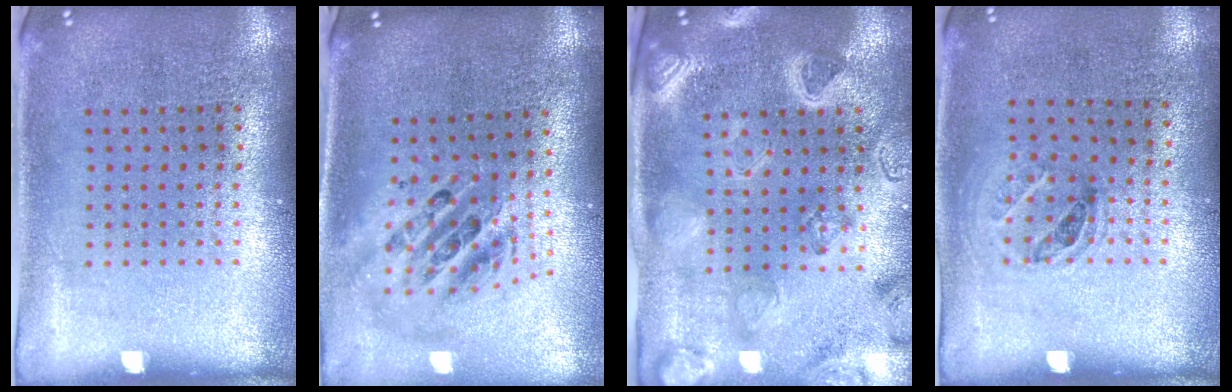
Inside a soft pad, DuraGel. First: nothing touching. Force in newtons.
{"total": 2.4, "press": 1.8, "slide": 1.5}
{"total": 3.0, "press": 2.9, "slide": 0.7}
{"total": 1.0, "press": 0.7, "slide": 0.7}